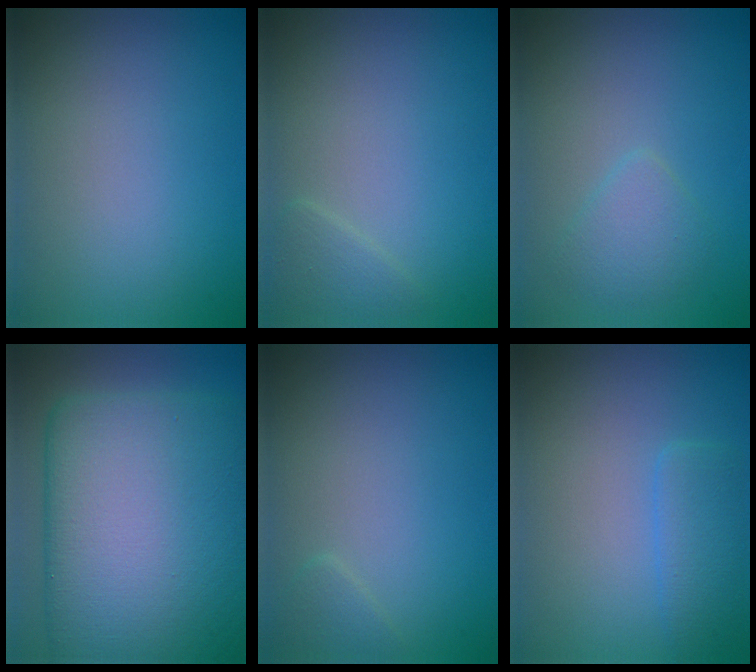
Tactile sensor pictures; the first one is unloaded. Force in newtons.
{"total": 1.3, "press": 1.3, "slide": 0.1}
{"total": 1.9, "press": 1.9, "slide": 0.1}
{"total": 17.9, "press": 17.9, "slide": 0.3}
{"total": 0.9, "press": 0.9, "slide": 0.1}
{"total": 2.3, "press": 2.3, "slide": 0.2}